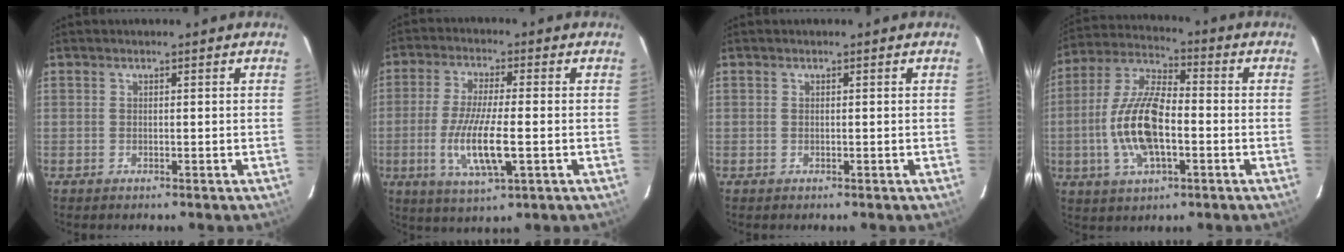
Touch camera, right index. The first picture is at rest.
{"total": 11.0, "force": [-2.7, 2.2, 10.4], "torque": [-0.208, -0.018, -0.050]}
{"total": 0.0}
{"total": 14.3, "force": [-2.9, 5.9, 12.7], "torque": [-0.267, 0.004, -0.057]}